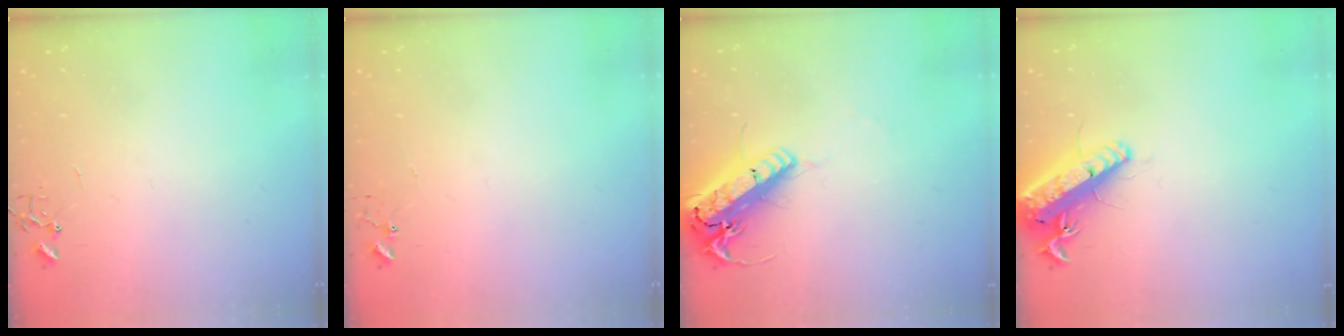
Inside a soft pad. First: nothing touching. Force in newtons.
{"total": 5.2, "press": 5.2, "slide": 0.4}
{"total": 20.0, "press": 19.6, "slide": 4.1}
{"total": 17.1, "press": 16.8, "slide": 3.4}